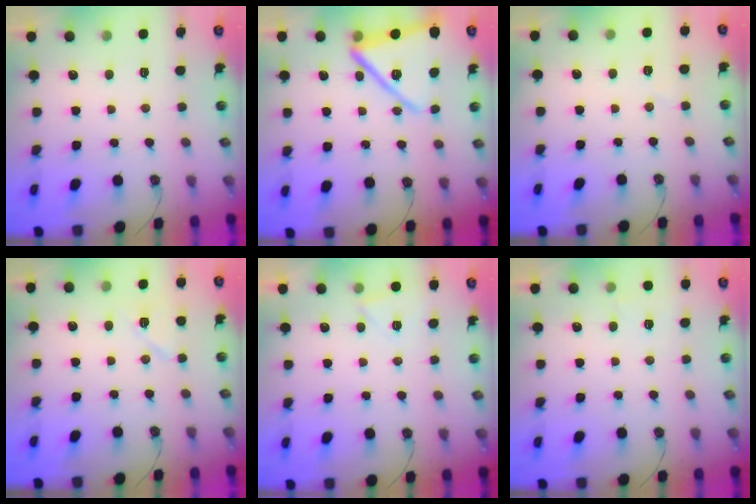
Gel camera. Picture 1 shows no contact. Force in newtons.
{"total": 16.1, "press": 15.3, "slide": 5.1}
{"total": 3.0, "press": 2.6, "slide": 1.4}
{"total": 6.8, "press": 6.7, "slide": 0.7}
{"total": 4.4, "press": 3.4, "slide": 2.8}
{"total": 3.5, "press": 3.5, "slide": 0.4}